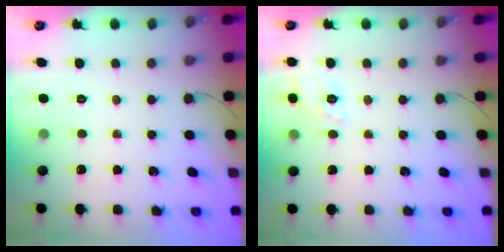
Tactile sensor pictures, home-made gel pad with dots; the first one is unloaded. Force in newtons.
{"total": 8.6, "press": 8.5, "slide": 1.6}